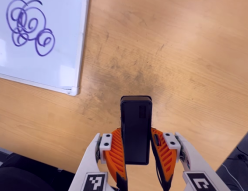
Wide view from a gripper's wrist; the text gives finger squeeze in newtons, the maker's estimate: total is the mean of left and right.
{"total": 5.5, "left": 3.8, "right": 7.2}